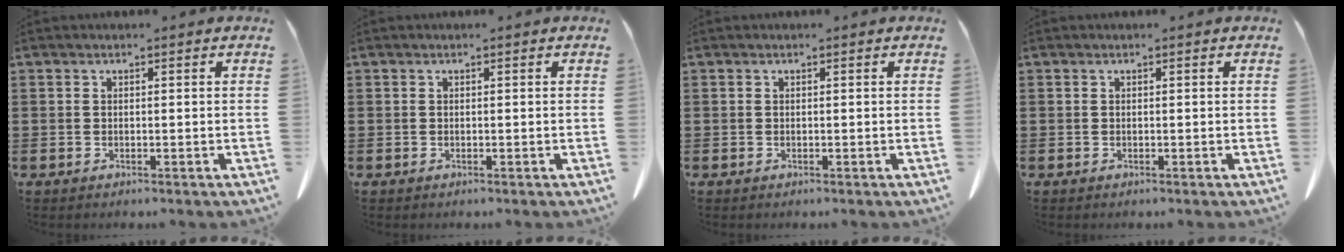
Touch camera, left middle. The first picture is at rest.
{"total": 0.0}
{"total": 0.0}
{"total": 0.0}